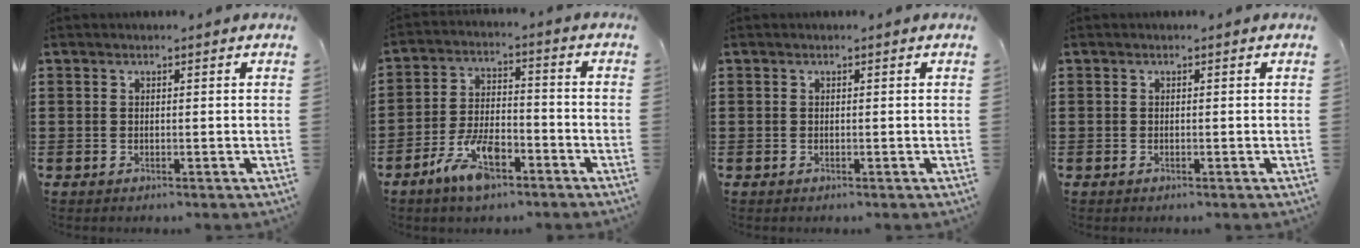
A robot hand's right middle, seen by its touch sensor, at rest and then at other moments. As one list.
[{"total": 8.6, "force": [-5.2, 3.5, 5.9], "torque": [-0.125, 0.006, -0.096]}, {"total": 0.0}, {"total": 0.0}]